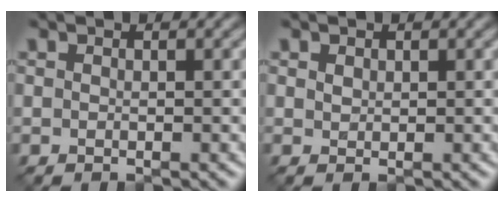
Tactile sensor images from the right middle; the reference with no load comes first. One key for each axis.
{"total": 0.7, "fx": 0.4, "fy": 0.4, "fz": 0.3, "tx": -0.009, "ty": 0.000, "tz": 0.008}